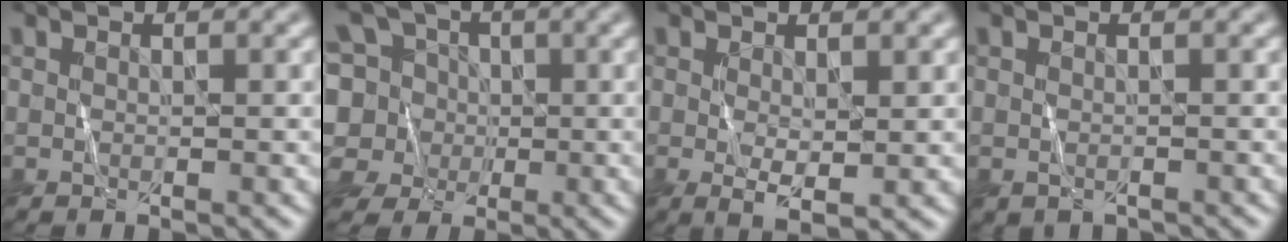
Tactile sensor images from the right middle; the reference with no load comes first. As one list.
[{"total": 10.3, "force": [1.7, 9.3, 4.0], "torque": [-0.105, 0.042, 0.002]}, {"total": 1.9, "force": [0.2, 0.6, 1.8], "torque": [-0.036, -0.008, 0.007]}, {"total": 0.0}]